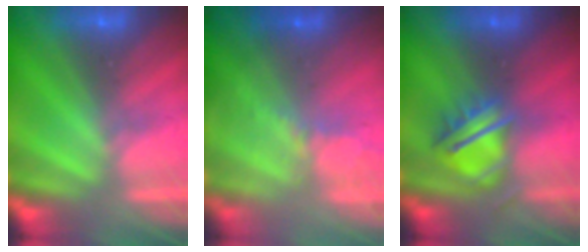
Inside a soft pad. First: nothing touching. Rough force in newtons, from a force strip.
{"total": 5.9}
{"total": 4.8}